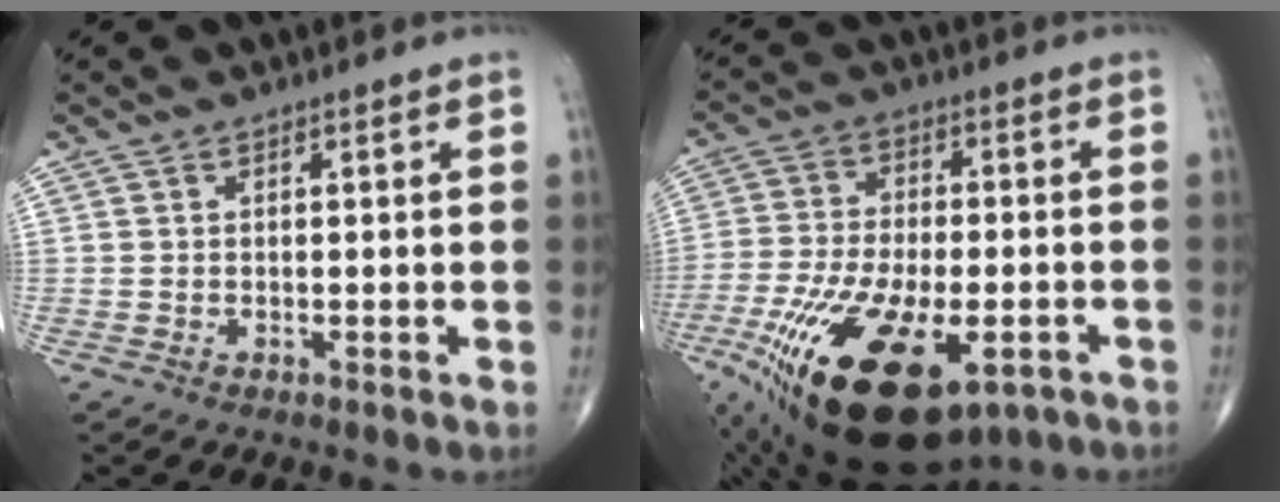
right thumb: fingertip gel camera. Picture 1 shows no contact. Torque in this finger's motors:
{"motor_torque": [2.31, -0.38, 2.27, -0.50, 0.81]}